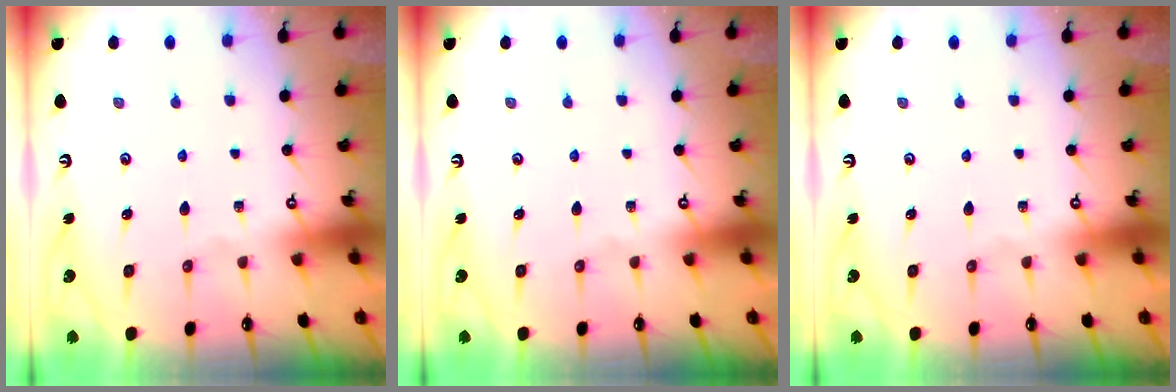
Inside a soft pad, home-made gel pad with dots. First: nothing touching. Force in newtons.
{"total": 0.0}
{"total": 0.0}